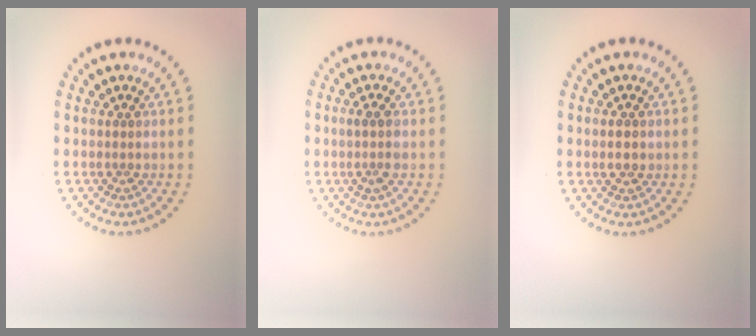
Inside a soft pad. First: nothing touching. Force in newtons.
{"total": 1.4, "press": 1.3, "slide": 0.7}
{"total": 0.8, "press": 0.8, "slide": 0.2}